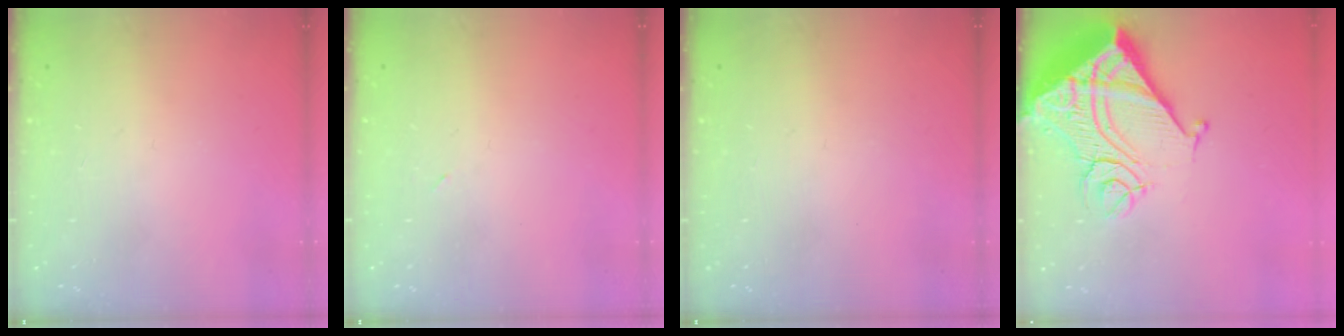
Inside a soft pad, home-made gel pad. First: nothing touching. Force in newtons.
{"total": 2.4, "press": 2.3, "slide": 0.8}
{"total": 0.0}
{"total": 20.9, "press": 20.7, "slide": 2.6}